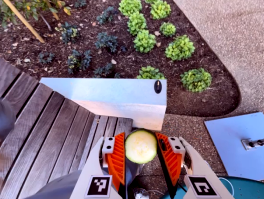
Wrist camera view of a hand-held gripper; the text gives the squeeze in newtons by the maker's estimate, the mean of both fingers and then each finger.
{"total": 8.7, "left": 8.9, "right": 8.4}